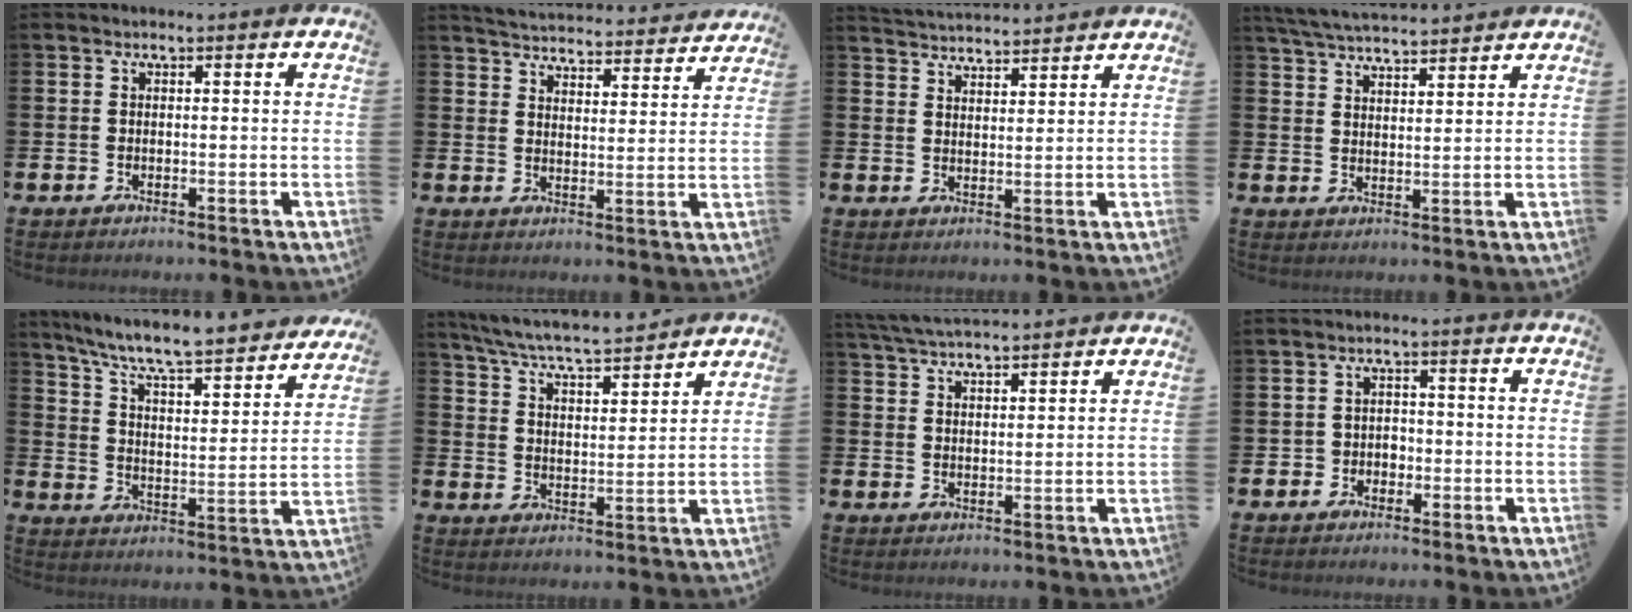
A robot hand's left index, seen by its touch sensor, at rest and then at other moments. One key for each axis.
{"total": 5.0, "fx": 5.0, "fy": 0.5, "fz": -0.1, "tx": -0.013, "ty": -0.043, "tz": 0.085}
{"total": 3.8, "fx": 3.7, "fy": 0.1, "fz": -0.4, "tx": -0.001, "ty": -0.026, "tz": 0.066}
{"total": 5.0, "fx": 4.9, "fy": 0.3, "fz": 0.7, "tx": -0.033, "ty": -0.027, "tz": 0.088}
{"total": 8.2, "fx": 7.6, "fy": 0.5, "fz": 3.2, "tx": -0.087, "ty": -0.065, "tz": 0.123}
{"total": 6.7, "fx": 6.5, "fy": 0.4, "fz": 1.8, "tx": -0.061, "ty": -0.047, "tz": 0.112}
{"total": 4.4, "fx": 4.3, "fy": 0.2, "fz": 0.7, "tx": -0.031, "ty": -0.019, "tz": 0.079}
{"total": 2.2, "fx": -1.1, "fy": 1.9, "fz": 0.3, "tx": -0.007, "ty": 0.003, "tz": -0.027}